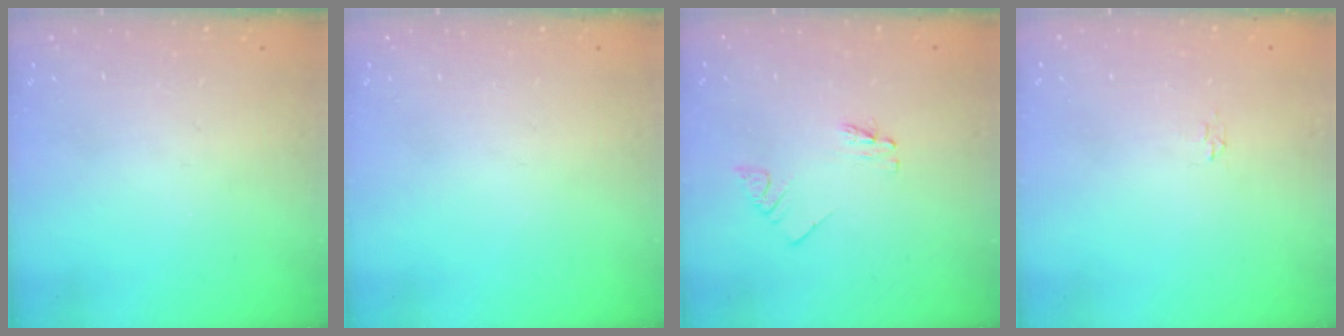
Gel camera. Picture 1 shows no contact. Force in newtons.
{"total": 0.0}
{"total": 1.8, "press": 1.8, "slide": 0.1}
{"total": 1.9, "press": 1.9, "slide": 0.3}